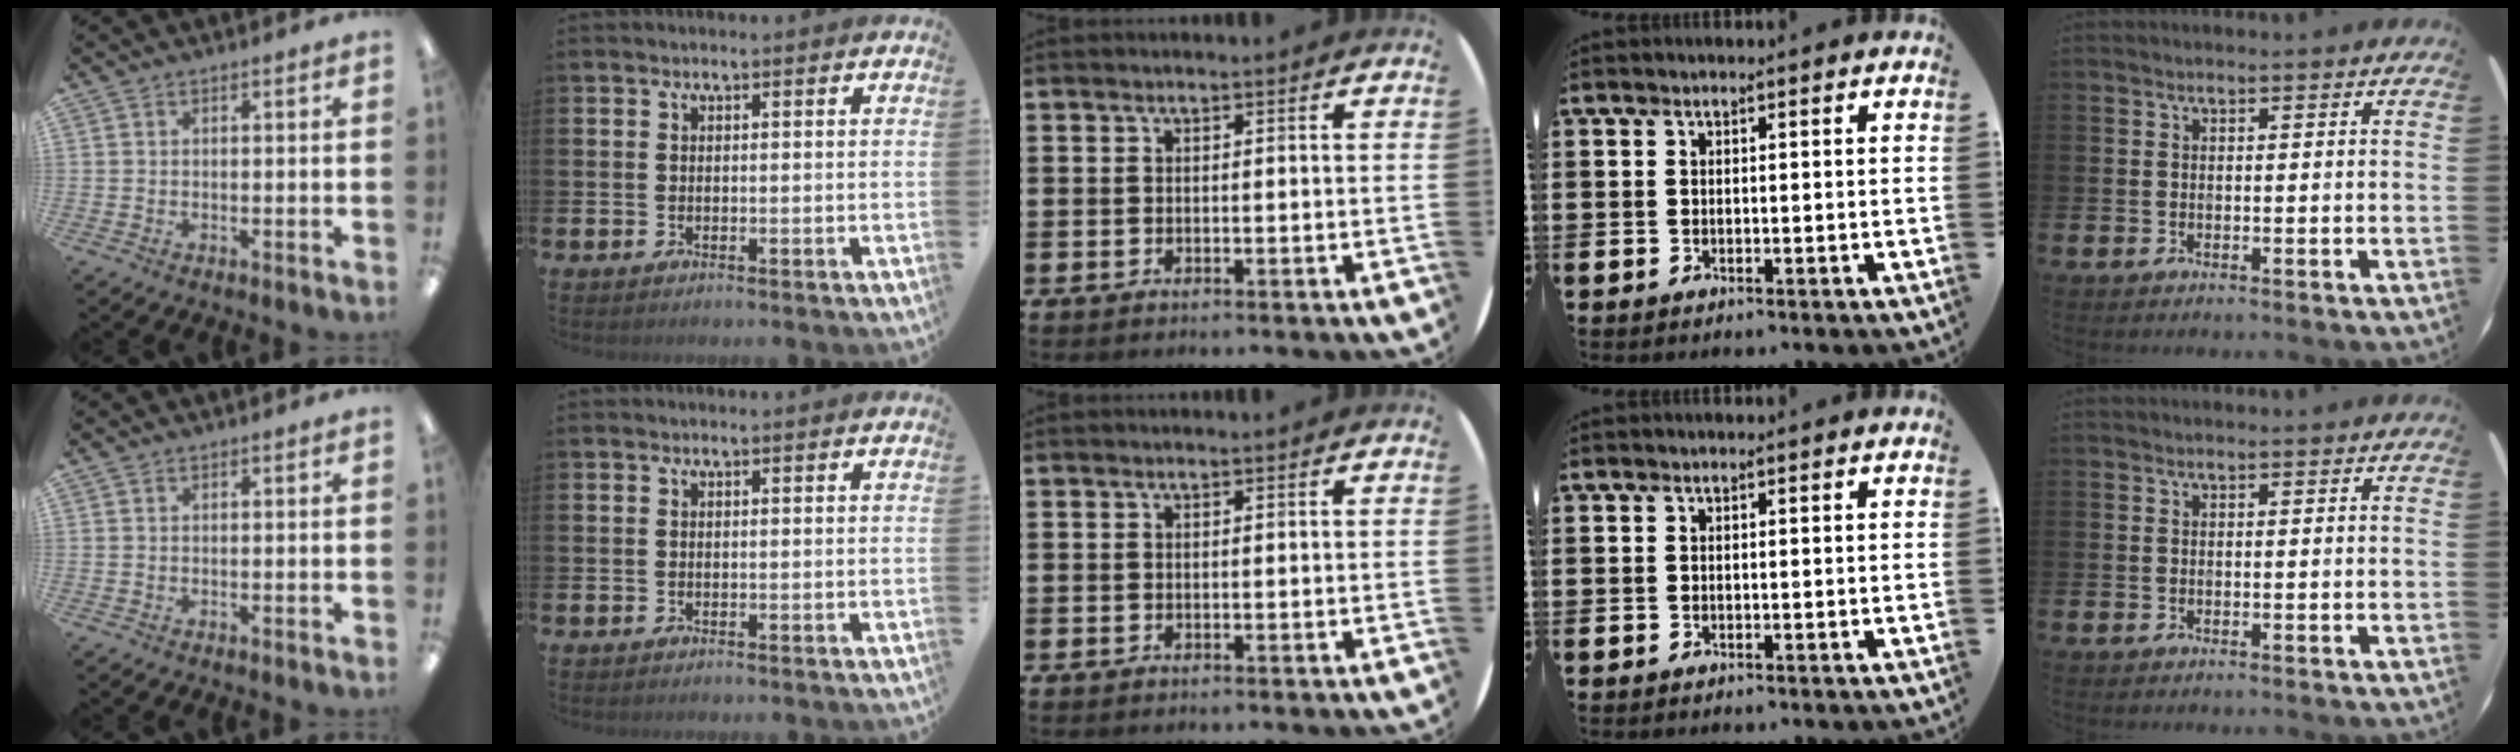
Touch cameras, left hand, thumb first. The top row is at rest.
{}